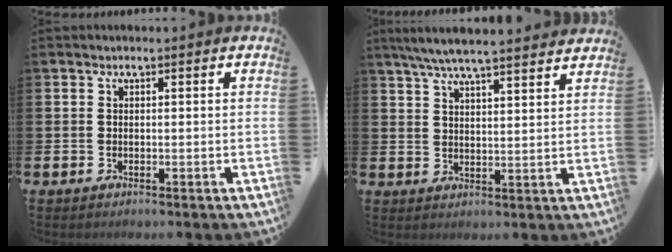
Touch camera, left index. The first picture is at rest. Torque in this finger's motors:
{"motor_torque": [0.70, -1.44, 0.79, 0.21]}